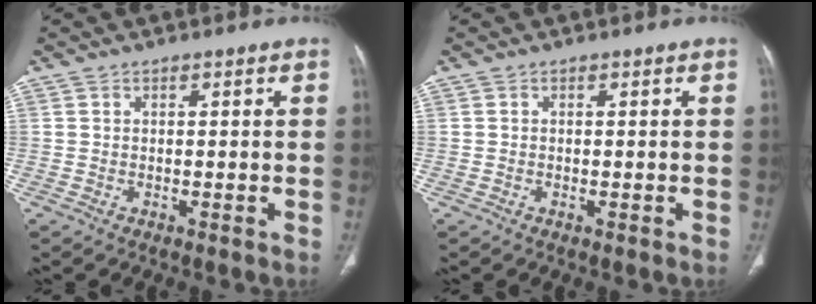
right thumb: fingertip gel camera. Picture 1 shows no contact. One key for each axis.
{"total": 0.0}